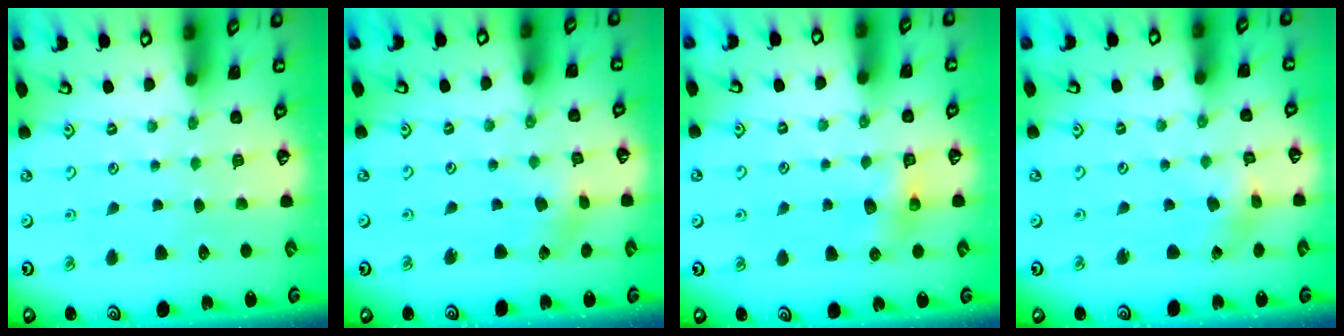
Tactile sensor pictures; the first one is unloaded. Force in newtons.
{"total": 1.9, "press": 1.9, "slide": 0.3}
{"total": 6.3, "press": 6.3, "slide": 0.4}
{"total": 1.5, "press": 1.5, "slide": 0.3}